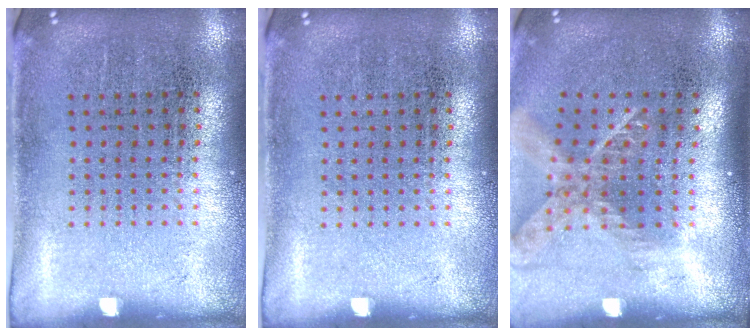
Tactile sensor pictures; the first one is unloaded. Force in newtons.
{"total": 0.0}
{"total": 1.8, "press": 1.3, "slide": 1.2}